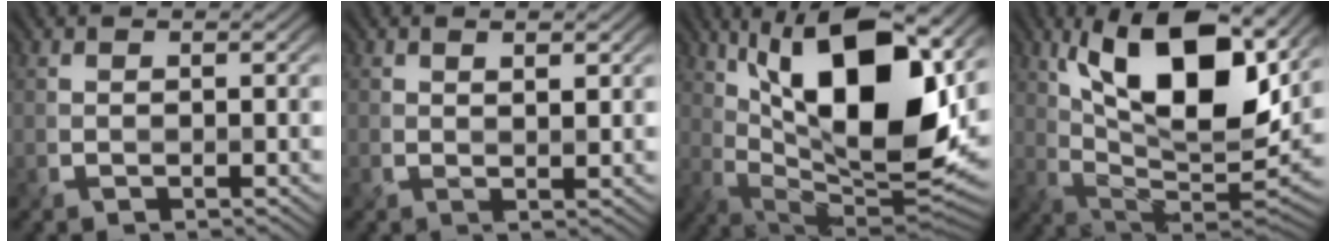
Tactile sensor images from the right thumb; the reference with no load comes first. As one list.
[{"total": 1.5, "force": [1.0, 0.4, 1.0], "torque": [-0.018, -0.008, 0.021]}, {"total": 18.0, "force": [6.3, 7.4, 15.2], "torque": [-0.269, 0.009, 0.116]}, {"total": 16.8, "force": [7.1, 7.4, 13.3], "torque": [-0.246, -0.002, 0.131]}]